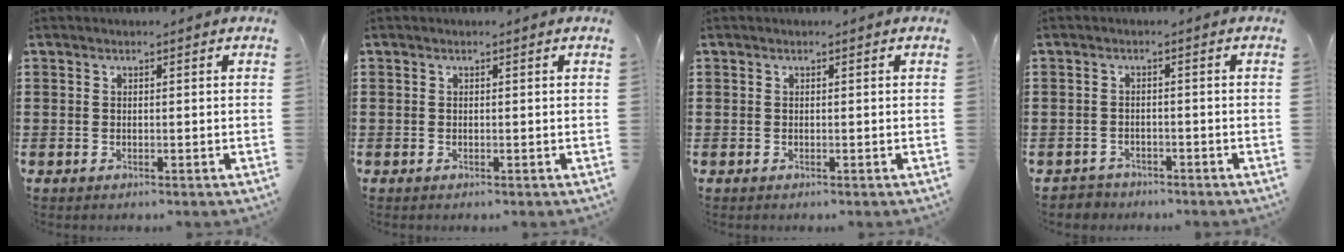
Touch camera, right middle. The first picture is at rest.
{"total": 0.0}
{"total": 0.0}
{"total": 1.6, "force": [-1.5, 0.5, -0.3], "torque": [-0.001, 0.002, -0.037]}